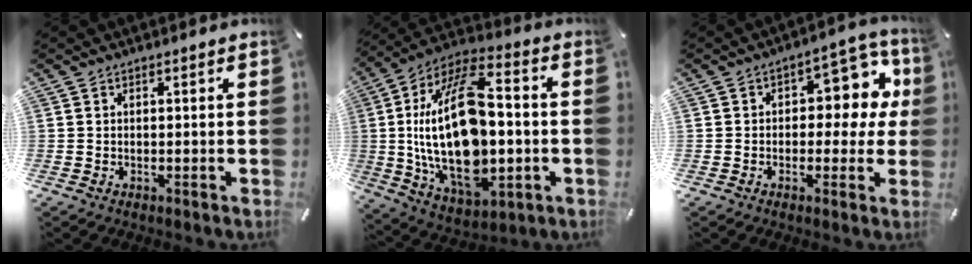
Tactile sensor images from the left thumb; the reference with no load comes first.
{"total": 28.0, "force": [-1.8, 15.7, 23.1], "torque": [-0.466, 0.008, -0.024]}
{"total": 10.4, "force": [2.0, 6.6, 7.8], "torque": [-0.086, -0.014, 0.028]}